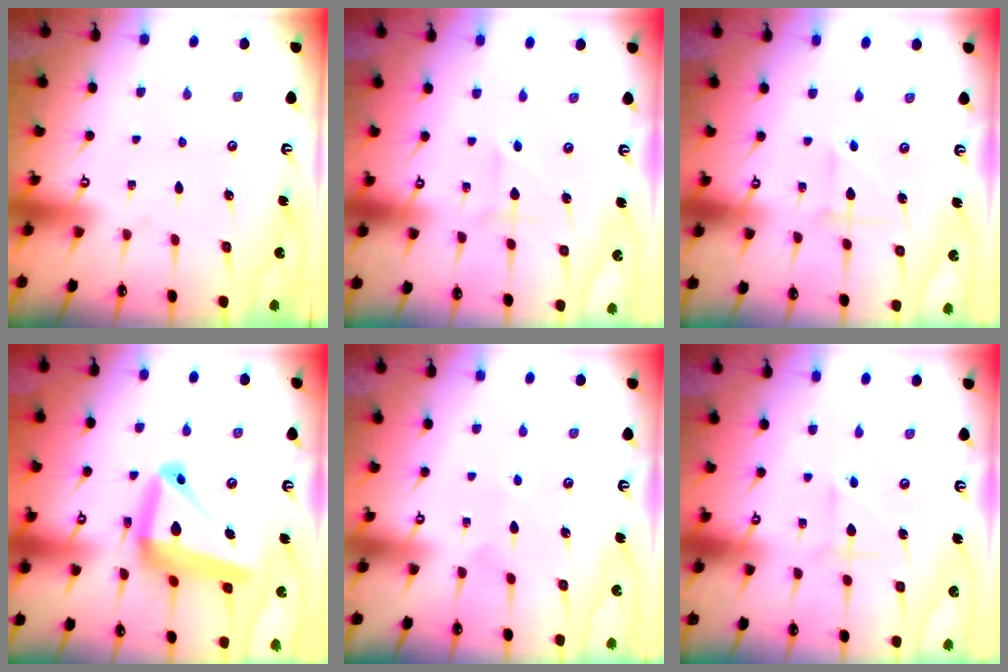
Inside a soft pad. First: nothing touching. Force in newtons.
{"total": 2.2, "press": 2.2, "slide": 0.3}
{"total": 2.5, "press": 2.5, "slide": 0.1}
{"total": 19.3, "press": 19.1, "slide": 2.0}
{"total": 3.0, "press": 3.0, "slide": 0.4}
{"total": 2.1, "press": 2.1, "slide": 0.6}